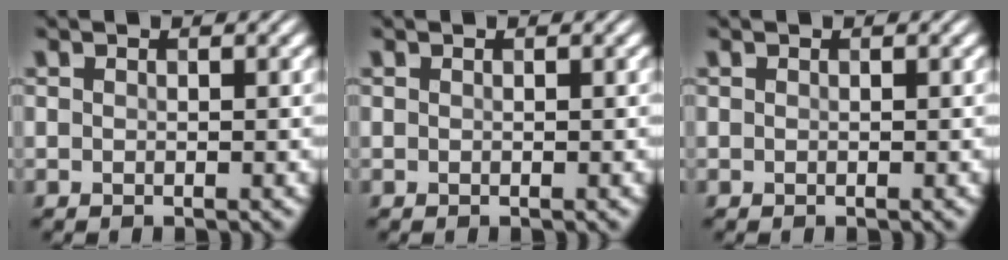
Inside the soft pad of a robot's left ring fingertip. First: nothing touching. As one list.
[{"total": 0.0}, {"total": 0.0}]